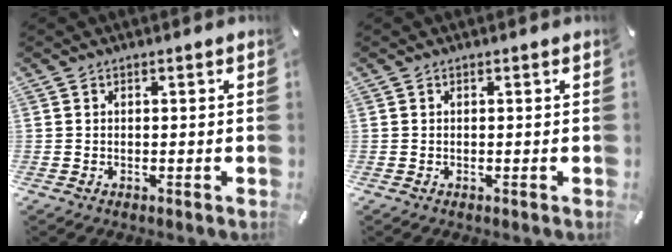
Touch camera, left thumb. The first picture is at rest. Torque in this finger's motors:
{"motor_torque": [0.00, 0.00, -0.02, -0.02, 0.00]}